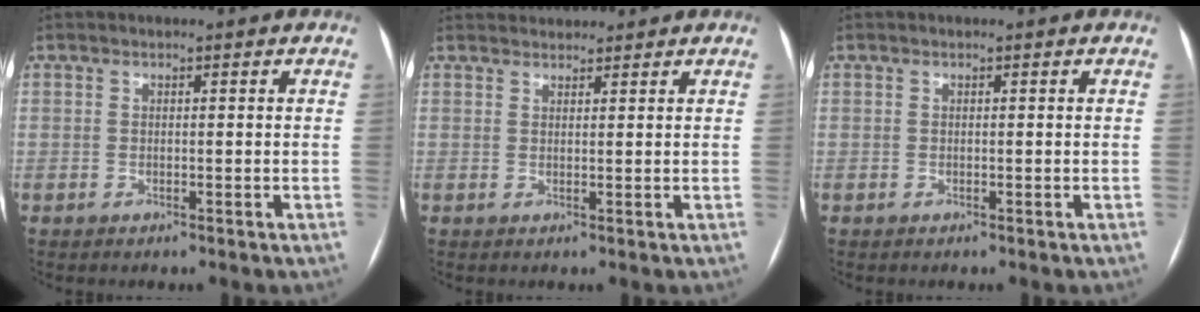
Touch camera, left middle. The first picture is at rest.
{"total": 3.1, "force": [3.1, 0.5, -0.1], "torque": [-0.002, 0.029, 0.054]}
{"total": 0.0}